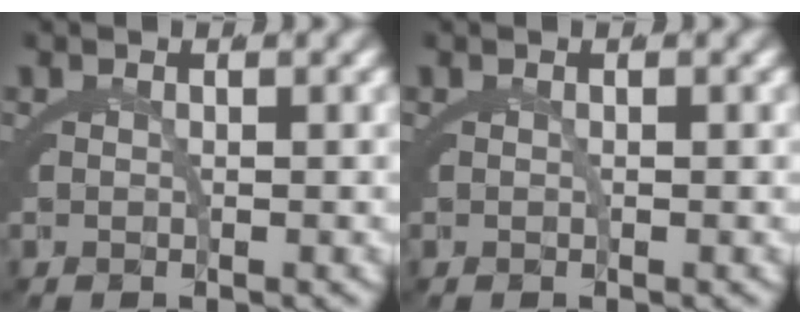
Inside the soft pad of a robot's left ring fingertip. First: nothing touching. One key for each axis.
{"total": 0.0}